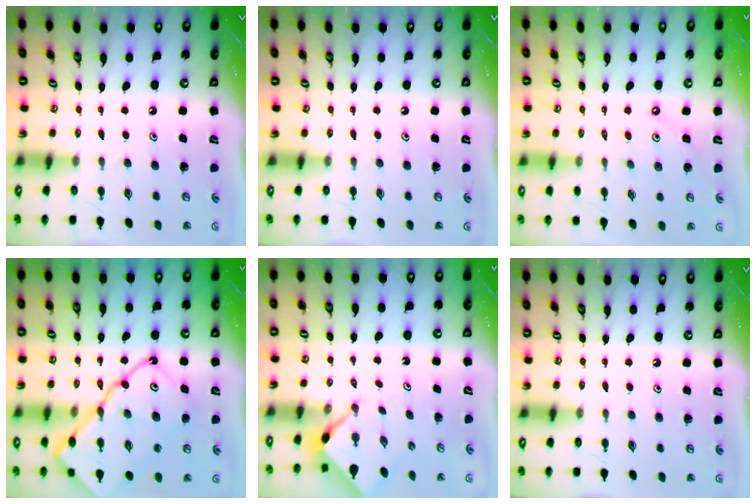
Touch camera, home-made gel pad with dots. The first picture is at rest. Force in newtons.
{"total": 0.0}
{"total": 3.6, "press": 3.5, "slide": 0.4}
{"total": 21.4, "press": 21.3, "slide": 2.3}
{"total": 2.4, "press": 2.4, "slide": 0.3}
{"total": 0.0}